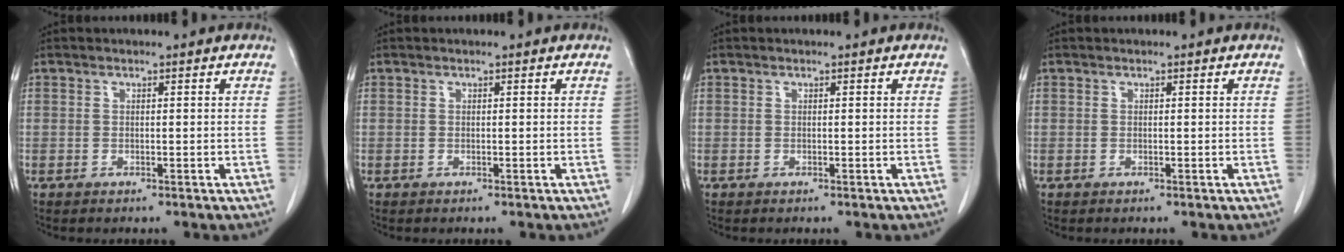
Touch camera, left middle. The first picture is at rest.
{"total": 0.0}
{"total": 0.0}
{"total": 0.0}